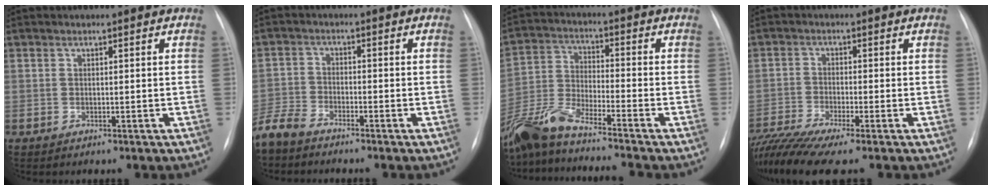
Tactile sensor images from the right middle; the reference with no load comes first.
{"total": 5.3, "force": [-4.8, 1.2, 1.9], "torque": [-0.043, -0.016, -0.098]}
{"total": 12.6, "force": [-11.0, -0.6, 6.1], "torque": [-0.132, -0.013, -0.209]}
{"total": 9.8, "force": [-8.0, -0.5, 5.6], "torque": [-0.113, -0.021, -0.141]}